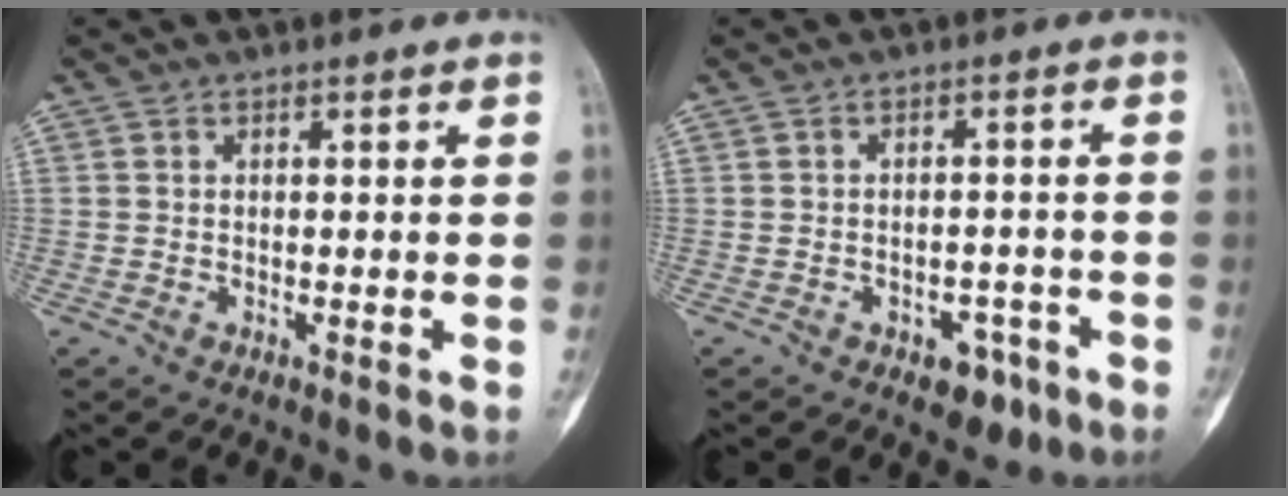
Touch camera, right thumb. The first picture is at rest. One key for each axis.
{"total": 5.1, "fx": -2.8, "fy": 3.2, "fz": 2.8, "tx": -0.015, "ty": 0.023, "tz": -0.033}